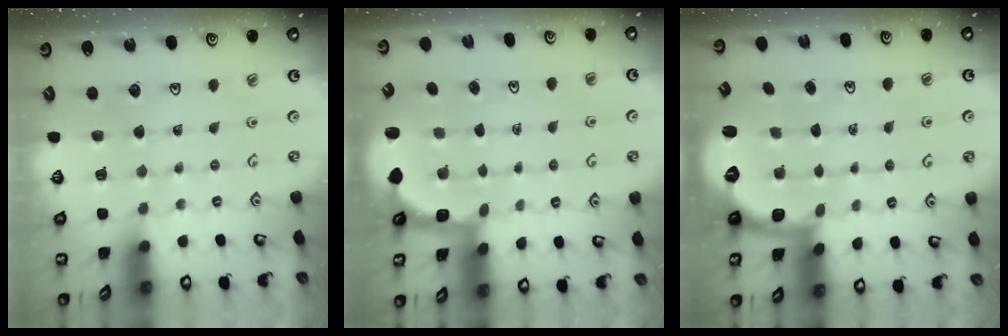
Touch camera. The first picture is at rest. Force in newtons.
{"total": 2.8, "press": 2.3, "slide": 1.7}
{"total": 2.6, "press": 1.6, "slide": 2.1}